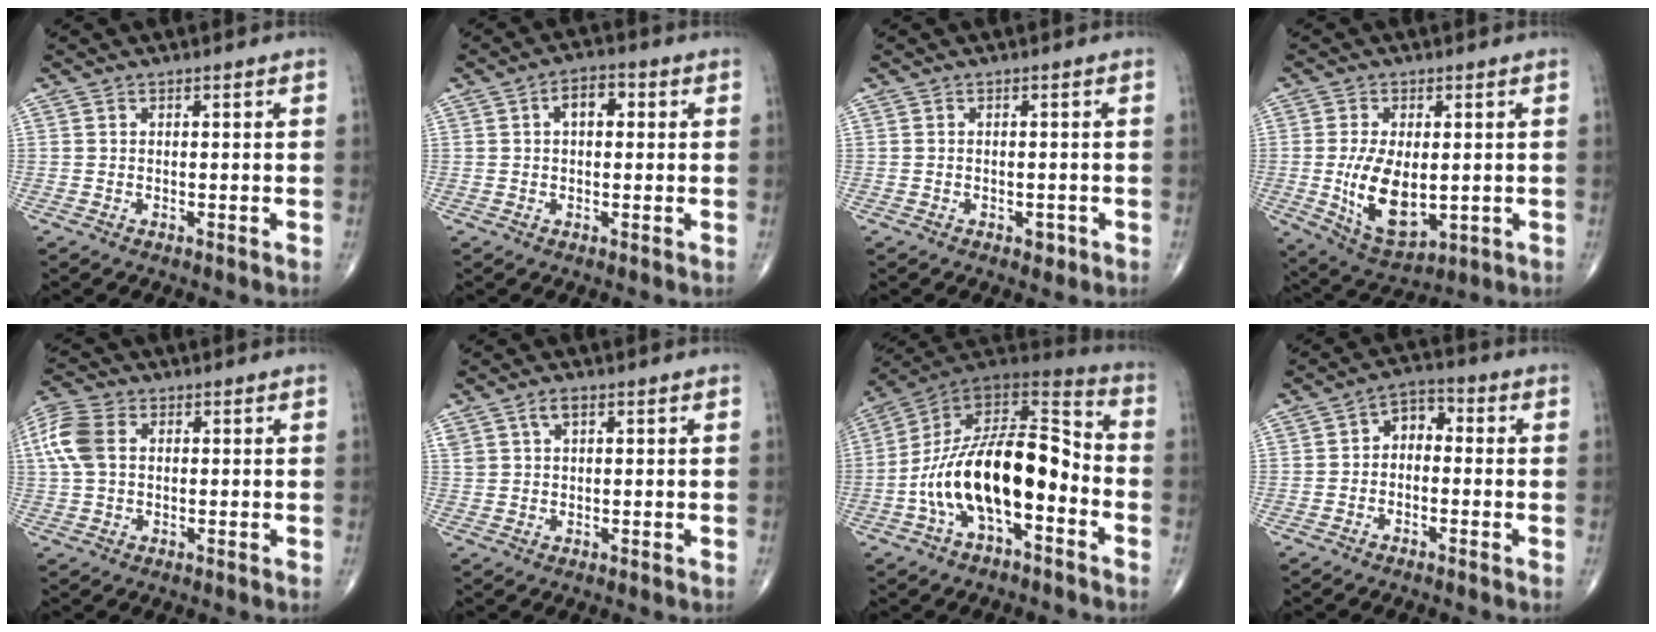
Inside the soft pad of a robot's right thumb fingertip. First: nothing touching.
{"total": 4.8, "force": [1.1, 2.8, 3.8], "torque": [-0.052, 0.014, 0.011]}
{"total": 1.4, "force": [-0.7, 0.9, 0.7], "torque": [-0.004, 0.004, -0.007]}
{"total": 11.9, "force": [-0.9, 6.4, 10.1], "torque": [-0.172, -0.016, 0.002]}
{"total": 8.8, "force": [1.7, 5.9, 6.3], "torque": [-0.156, 0.019, 0.031]}
{"total": 2.9, "force": [1.6, 1.5, 2.0], "torque": [-0.036, 0.001, 0.034]}
{"total": 20.4, "force": [-5.3, 9.5, 17.3], "torque": [-0.288, 0.065, -0.094]}
{"total": 4.9, "force": [-0.3, 3.4, 3.5], "torque": [-0.035, 0.025, -0.020]}